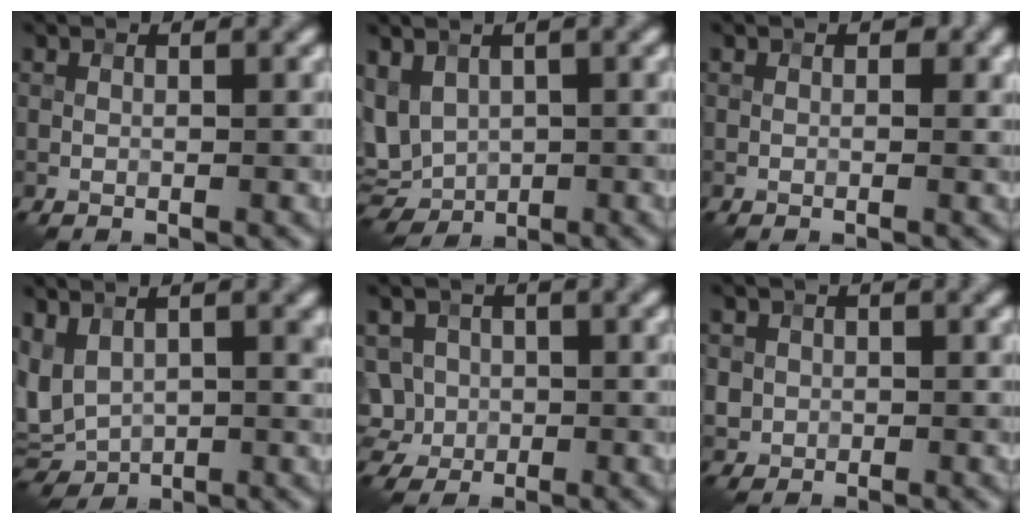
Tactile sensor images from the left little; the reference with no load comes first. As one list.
[{"total": 5.7, "force": [0.5, 4.1, 3.9], "torque": [-0.082, 0.000, 0.014]}, {"total": 0.9, "force": [0.3, 0.7, 0.6], "torque": [-0.002, 0.000, 0.004]}, {"total": 6.2, "force": [1.0, 4.1, 4.5], "torque": [-0.120, 0.002, 0.020]}, {"total": 4.2, "force": [0.3, 4.0, 1.4], "torque": [-0.028, 0.011, 0.002]}, {"total": 1.6, "force": [0.2, 1.6, 0.0], "torque": [0.001, -0.007, 0.007]}]